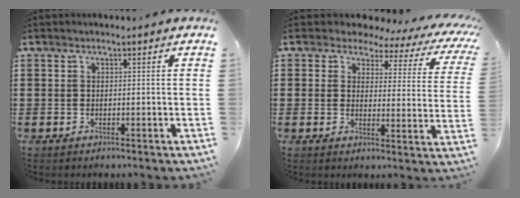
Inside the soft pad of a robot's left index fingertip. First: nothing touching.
{"total": 3.4, "force": [2.5, 2.1, 1.1], "torque": [-0.033, -0.014, 0.036]}